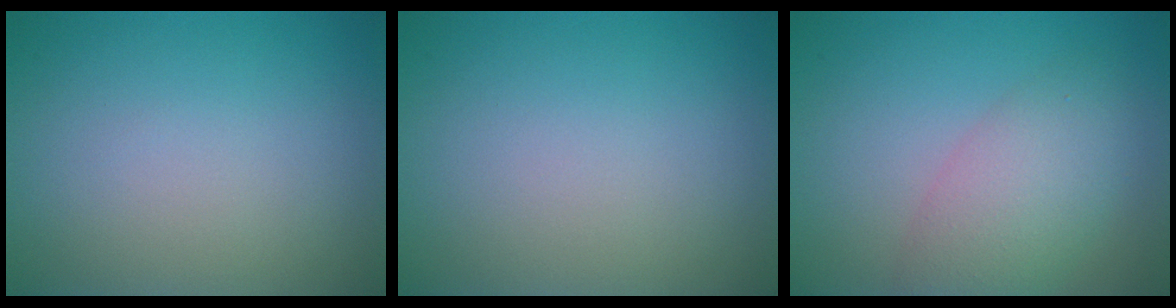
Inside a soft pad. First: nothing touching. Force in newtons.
{"total": 0.0}
{"total": 4.7, "press": 4.7, "slide": 0.1}